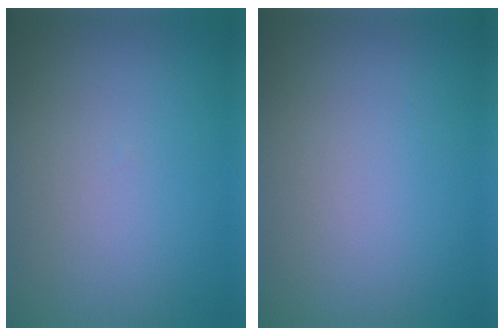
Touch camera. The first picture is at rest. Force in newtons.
{"total": 0.0}